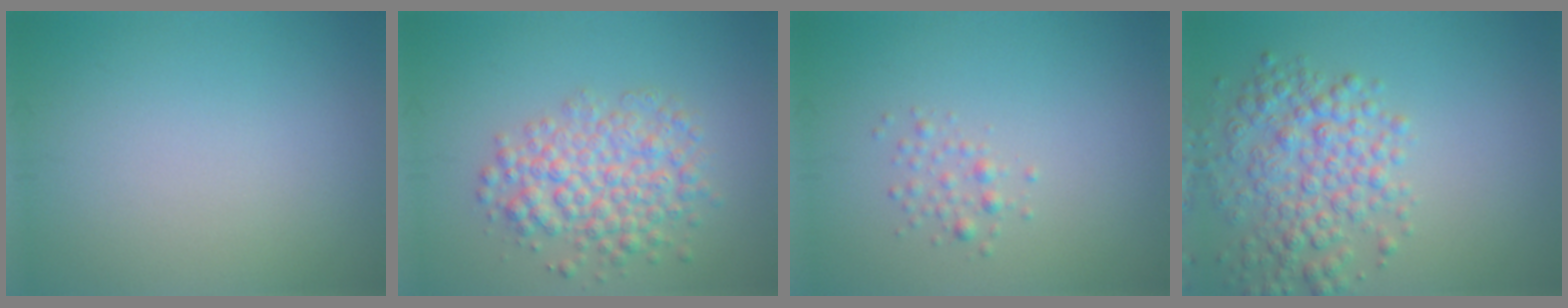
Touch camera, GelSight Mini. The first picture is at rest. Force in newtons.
{"total": 5.1, "press": 5.1, "slide": 0.2}
{"total": 1.2, "press": 1.2, "slide": 0.1}
{"total": 5.2, "press": 5.2, "slide": 0.2}